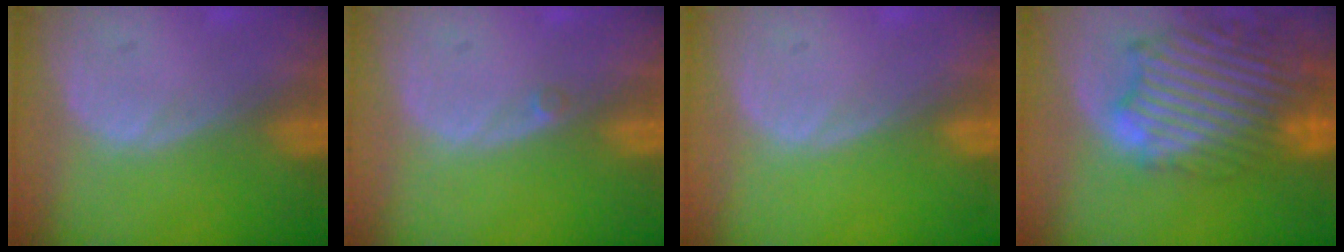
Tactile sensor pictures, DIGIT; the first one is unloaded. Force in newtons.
{"total": 0.7, "press": 0.6, "slide": 0.3}
{"total": 0.0}
{"total": 13.8, "press": 11.8, "slide": 7.2}